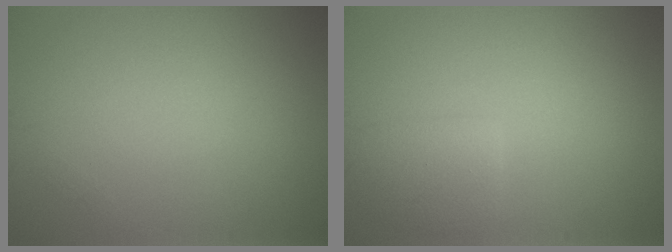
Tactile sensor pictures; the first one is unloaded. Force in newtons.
{"total": 2.3, "press": 2.3, "slide": 0.1}